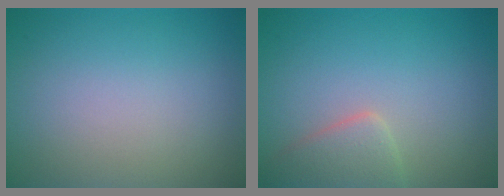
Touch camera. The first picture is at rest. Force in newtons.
{"total": 2.8, "press": 2.8, "slide": 0.2}